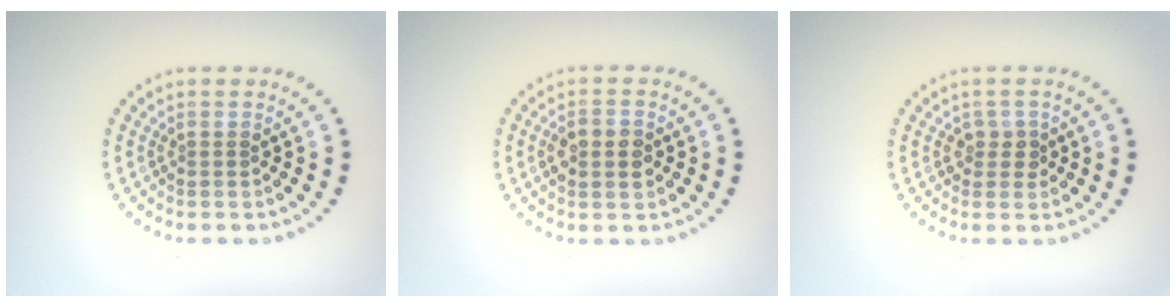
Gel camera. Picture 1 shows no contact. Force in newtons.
{"total": 2.4, "press": 2.4, "slide": 0.1}
{"total": 1.6, "press": 1.3, "slide": 0.9}